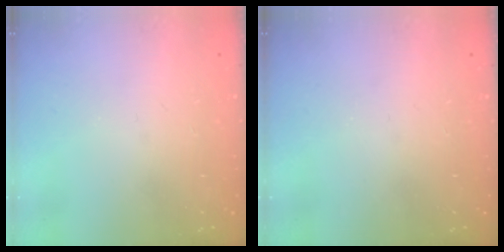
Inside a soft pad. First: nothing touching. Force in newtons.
{"total": 0.0}